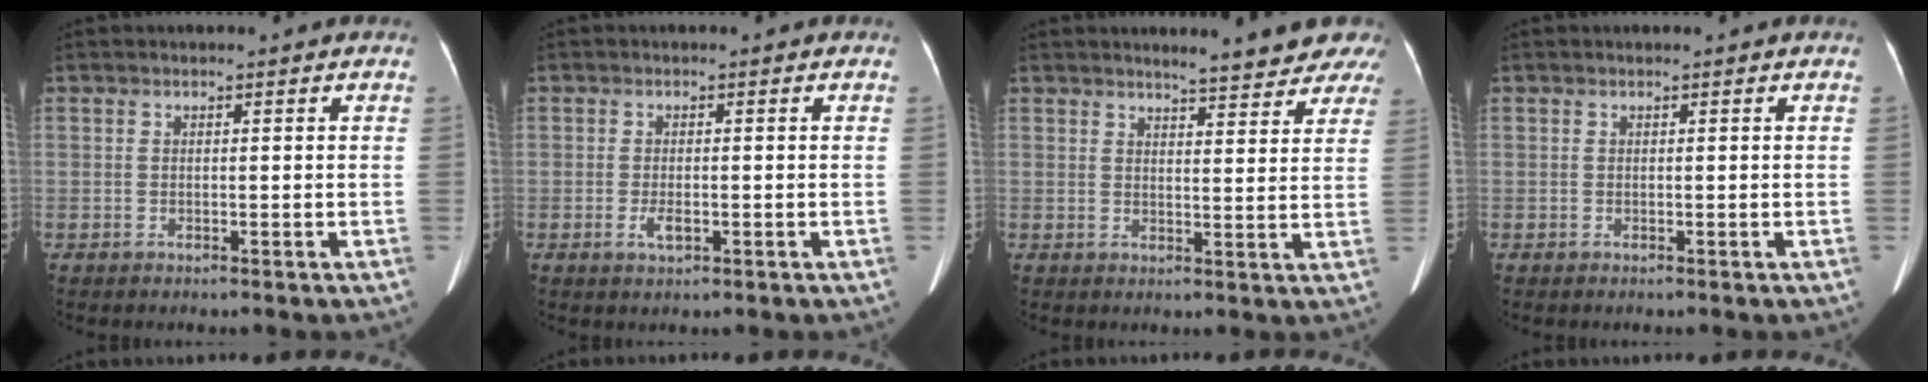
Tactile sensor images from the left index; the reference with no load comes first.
{"total": 2.0, "force": [-0.8, 0.8, 1.7], "torque": [-0.033, -0.001, -0.009]}
{"total": 8.2, "force": [7.5, 1.2, 3.1], "torque": [-0.029, -0.003, 0.072]}
{"total": 0.0}